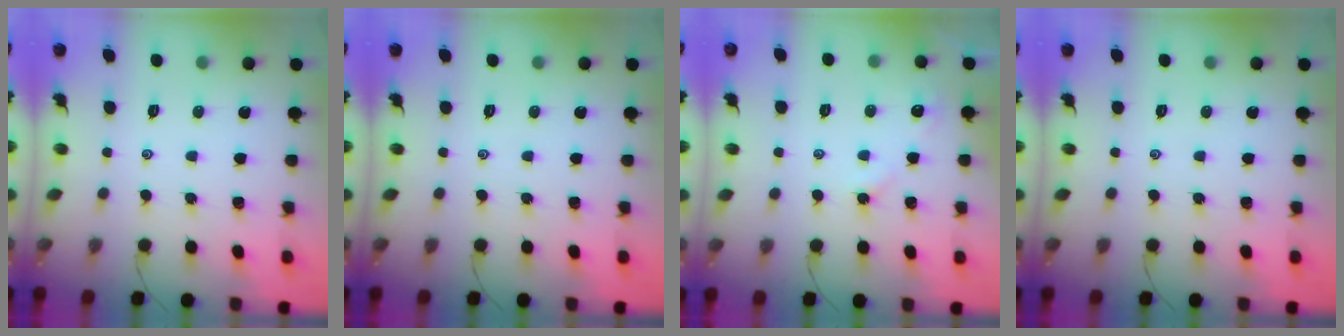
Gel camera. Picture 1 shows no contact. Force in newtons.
{"total": 0.0}
{"total": 4.2, "press": 4.2, "slide": 0.7}
{"total": 0.0}